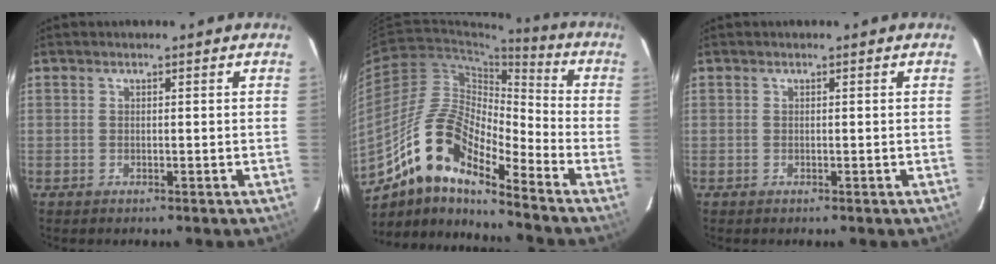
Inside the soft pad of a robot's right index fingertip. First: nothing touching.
{"total": 13.5, "force": [-9.2, 3.6, 9.1], "torque": [-0.175, 0.029, -0.164]}
{"total": 0.0}